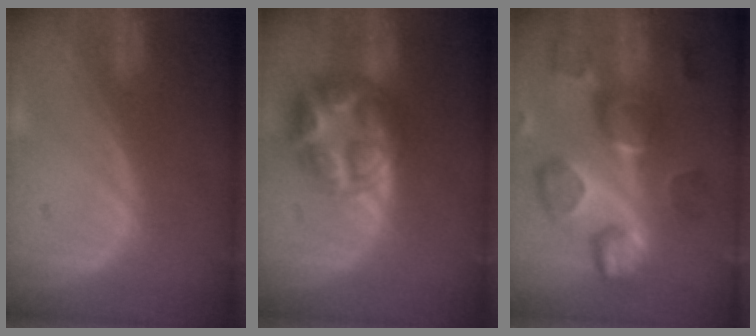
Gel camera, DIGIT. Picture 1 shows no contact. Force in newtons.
{"total": 8.3, "press": 8.3, "slide": 0.4}
{"total": 11.4, "press": 10.8, "slide": 3.6}